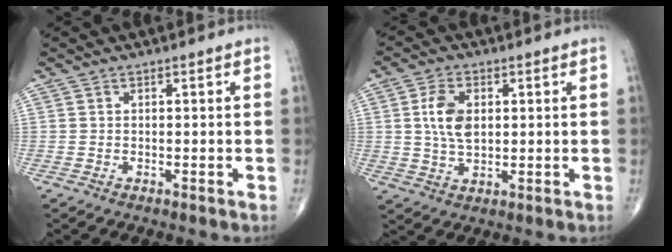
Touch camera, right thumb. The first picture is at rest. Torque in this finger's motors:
{"motor_torque": [0.79, 0.98, 0.79, -0.23, 0.10]}